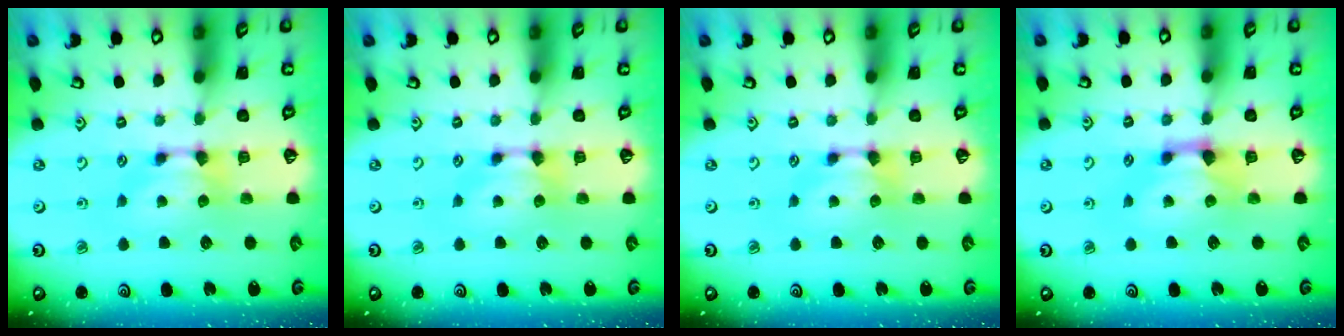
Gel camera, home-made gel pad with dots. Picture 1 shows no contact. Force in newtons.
{"total": 0.0}
{"total": 0.0}
{"total": 1.6, "press": 0.9, "slide": 1.3}